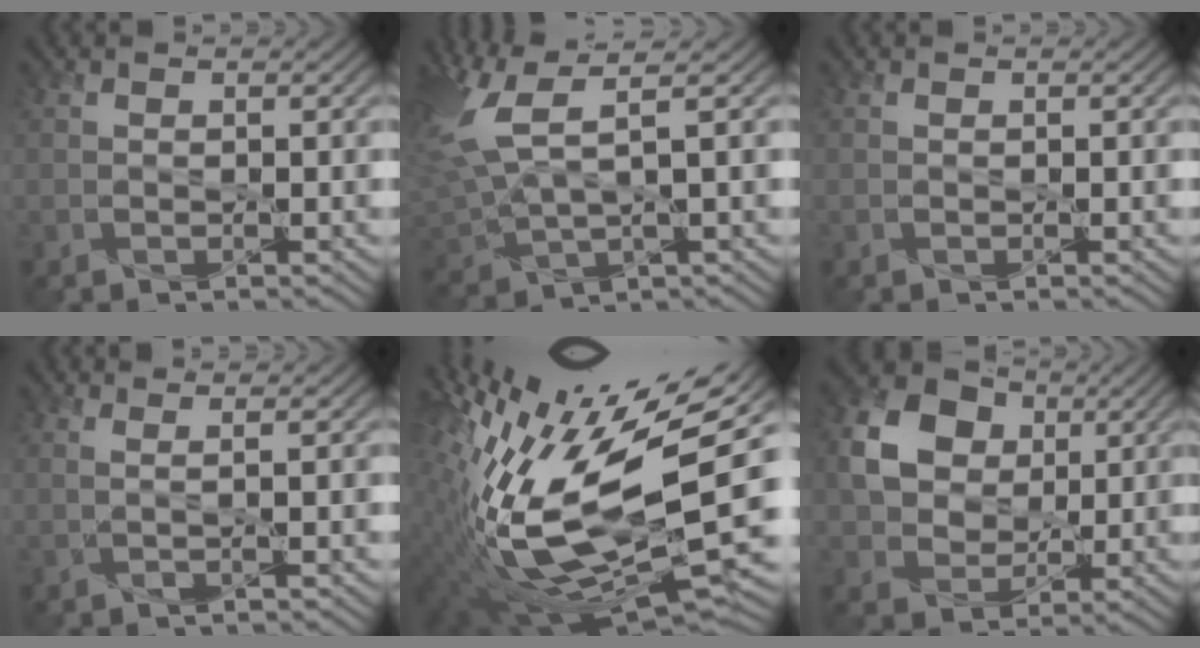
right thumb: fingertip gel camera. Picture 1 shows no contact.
{"total": 10.2, "force": [3.8, 3.8, 8.7], "torque": [-0.229, 0.006, 0.078]}
{"total": 0.0}
{"total": 1.3, "force": [0.4, 0.1, 1.2], "torque": [-0.025, 0.002, -0.002]}
{"total": 20.1, "force": [2.0, 9.2, 17.8], "torque": [-0.346, -0.026, 0.042]}
{"total": 9.0, "force": [2.3, 7.1, 5.1], "torque": [-0.121, 0.006, 0.033]}